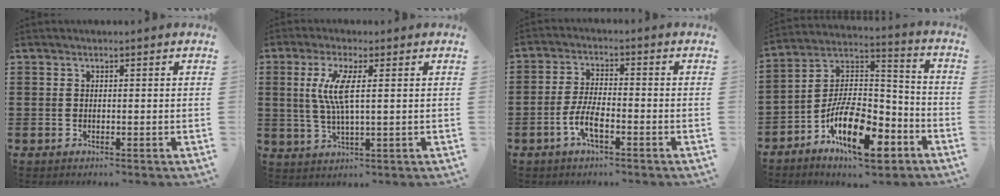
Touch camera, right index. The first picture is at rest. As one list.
[{"total": 6.2, "force": [1.3, 0.9, 6.0], "torque": [-0.138, -0.011, 0.012]}, {"total": 5.0, "force": [-2.4, 1.5, 4.2], "torque": [-0.103, -0.006, -0.053]}, {"total": 15.2, "force": [-8.6, 6.2, 10.8], "torque": [-0.198, 0.035, -0.151]}]